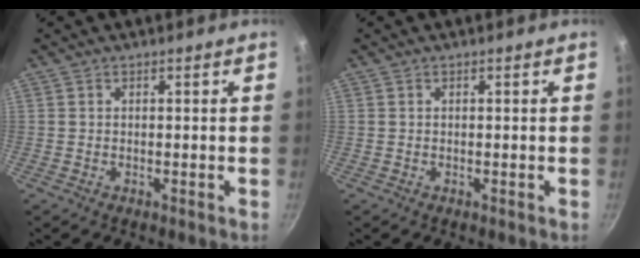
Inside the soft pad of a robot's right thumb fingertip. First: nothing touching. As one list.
[{"total": 0.0}]